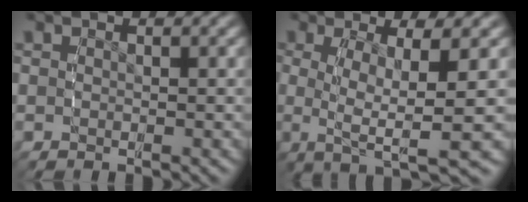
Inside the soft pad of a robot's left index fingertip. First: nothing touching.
{"total": 8.8, "force": [-1.9, 4.1, 7.5], "torque": [-0.128, -0.024, -0.017]}